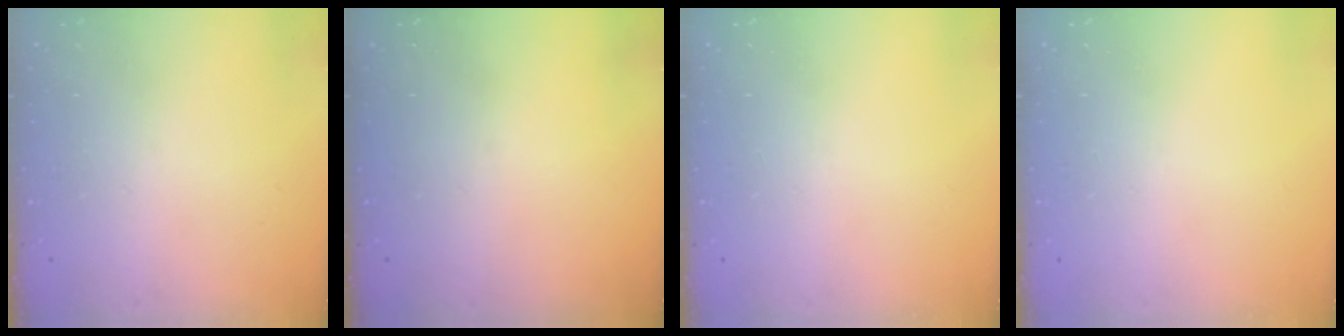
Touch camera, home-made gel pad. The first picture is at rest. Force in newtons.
{"total": 0.0}
{"total": 0.0}
{"total": 0.0}